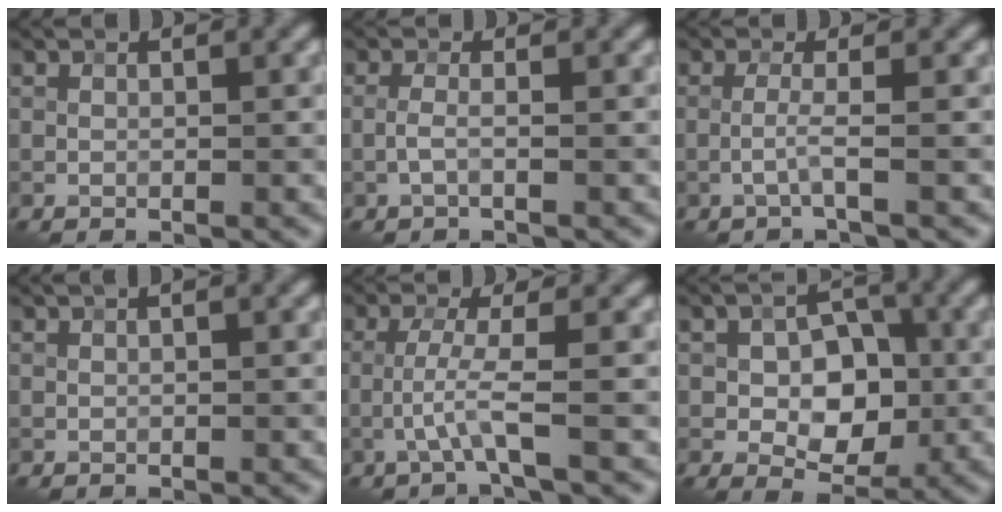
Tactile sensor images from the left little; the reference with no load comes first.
{"total": 1.2, "force": [-0.4, 0.1, 1.1], "torque": [-0.025, 0.004, -0.013]}
{"total": 1.6, "force": [-0.7, -0.2, 1.4], "torque": [-0.030, 0.007, -0.020]}
{"total": 0.6, "force": [0.2, 0.1, 0.5], "torque": [-0.007, 0.004, 0.004]}
{"total": 2.6, "force": [-1.0, -0.2, 2.4], "torque": [-0.054, 0.008, -0.025]}
{"total": 6.6, "force": [-0.4, 4.4, 4.9], "torque": [-0.077, -0.003, -0.009]}